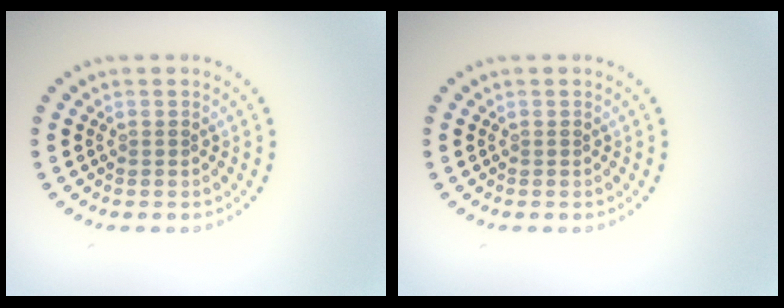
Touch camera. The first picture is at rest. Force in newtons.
{"total": 0.0}